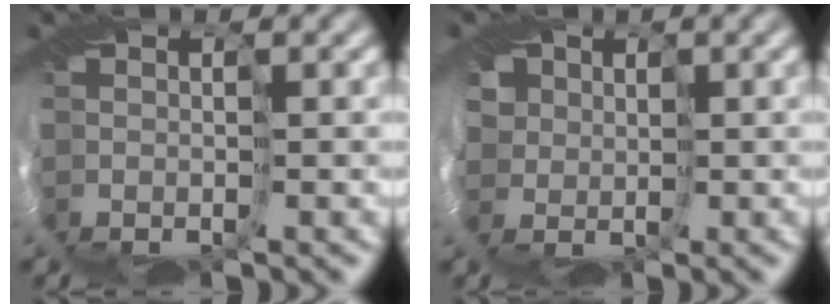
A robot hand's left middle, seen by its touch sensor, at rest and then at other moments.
{"total": 6.3, "force": [3.1, 5.0, 2.5], "torque": [-0.055, 0.018, 0.036]}